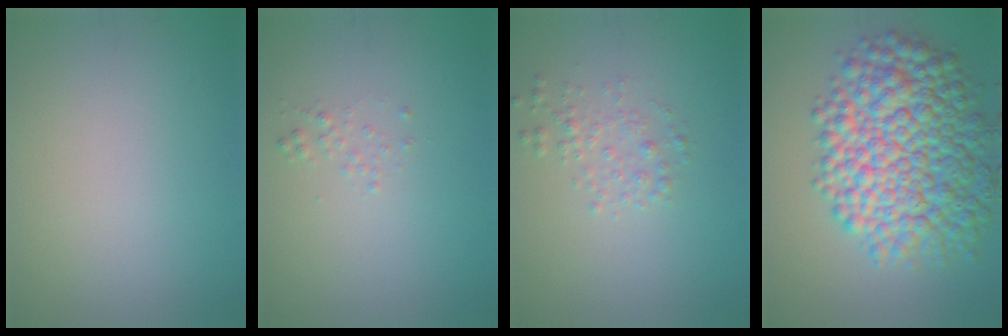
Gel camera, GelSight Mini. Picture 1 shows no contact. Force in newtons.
{"total": 0.8, "press": 0.8, "slide": 0.1}
{"total": 1.6, "press": 1.6, "slide": 0.0}
{"total": 11.6, "press": 11.6, "slide": 0.1}